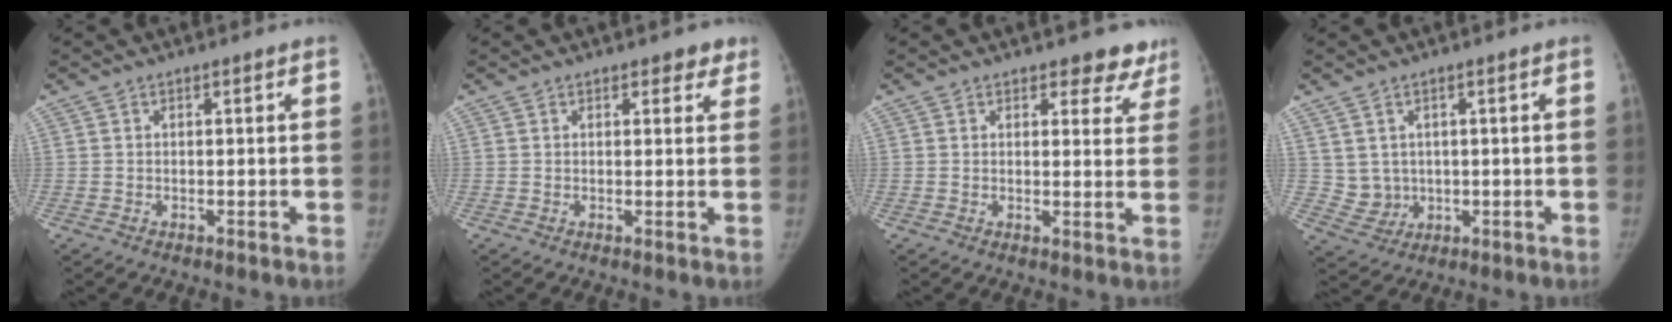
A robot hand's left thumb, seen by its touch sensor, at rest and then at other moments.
{"total": 2.9, "force": [2.0, 1.5, 1.4], "torque": [0.010, -0.007, 0.021]}
{"total": 5.7, "force": [4.7, 2.8, 1.6], "torque": [0.022, -0.028, 0.044]}
{"total": 4.3, "force": [1.0, 4.0, 1.4], "torque": [-0.013, -0.009, 0.032]}